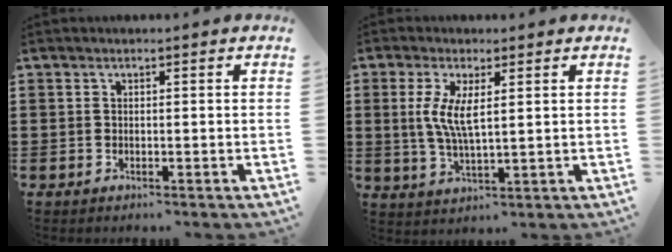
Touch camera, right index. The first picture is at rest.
{"total": 5.9, "force": [1.0, 2.1, 5.5], "torque": [-0.116, 0.004, 0.013]}